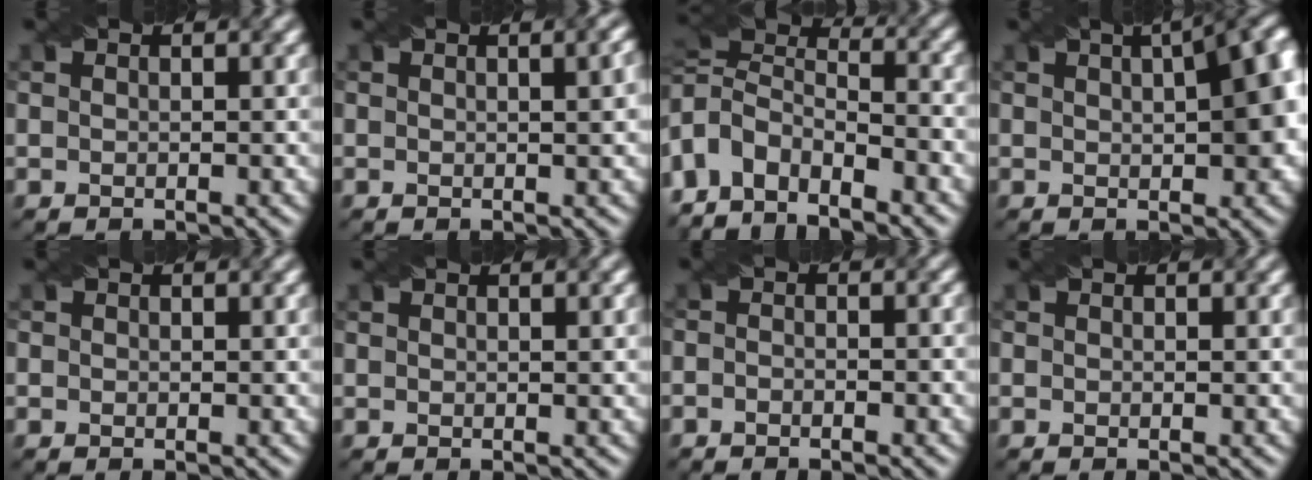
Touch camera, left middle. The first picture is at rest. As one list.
[{"total": 2.9, "force": [0.6, 1.0, 2.6], "torque": [-0.014, 0.011, 0.002]}, {"total": 7.1, "force": [-3.1, 4.2, 4.9], "torque": [-0.091, 0.001, -0.063]}, {"total": 7.6, "force": [1.5, 2.5, 7.0], "torque": [-0.066, 0.020, 0.017]}, {"total": 0.0}, {"total": 0.7, "force": [0.1, 0.1, 0.7], "torque": [-0.009, 0.002, 0.002]}, {"total": 1.9, "force": [-1.4, 0.7, 1.0], "torque": [-0.013, 0.002, -0.023]}, {"total": 0.0}]